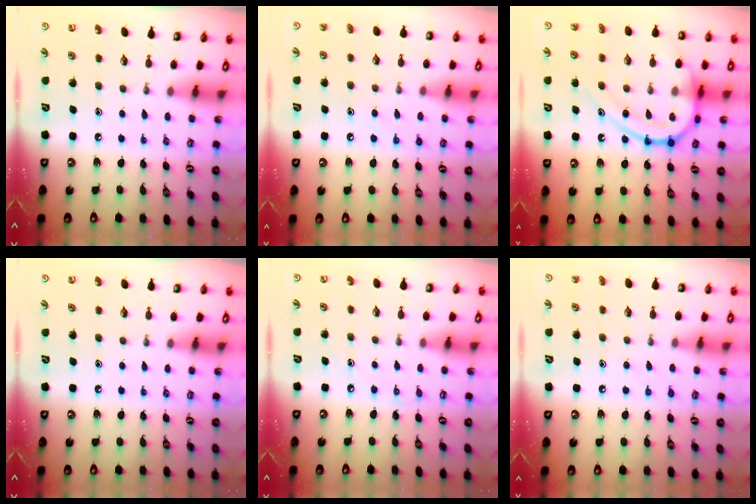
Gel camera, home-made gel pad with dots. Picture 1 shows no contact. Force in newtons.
{"total": 7.2, "press": 7.1, "slide": 0.6}
{"total": 17.7, "press": 17.6, "slide": 1.5}
{"total": 0.0}
{"total": 2.8, "press": 2.8, "slide": 0.3}
{"total": 5.6, "press": 5.5, "slide": 0.5}